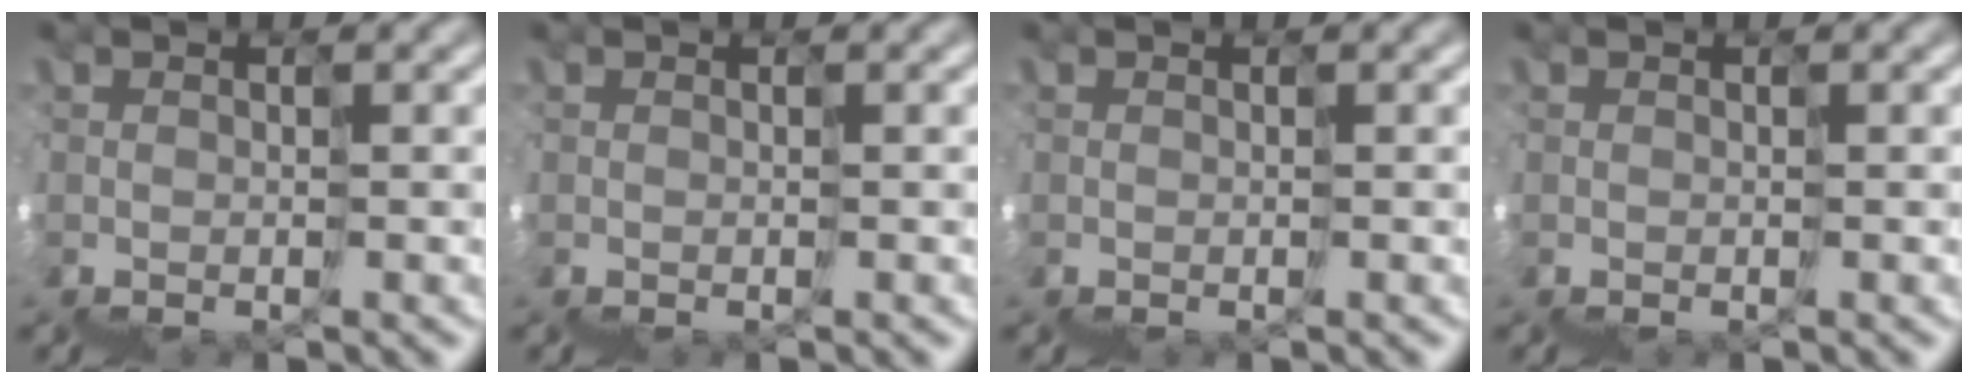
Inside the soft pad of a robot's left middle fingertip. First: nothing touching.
{"total": 0.0}
{"total": 0.0}
{"total": 0.0}